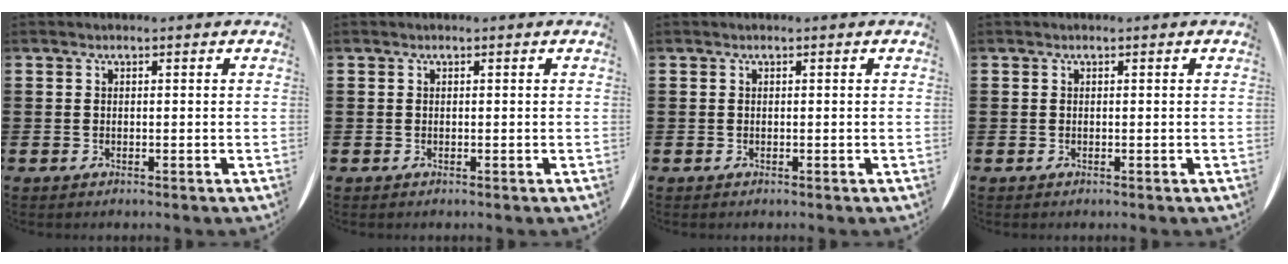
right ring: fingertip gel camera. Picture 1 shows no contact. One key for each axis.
{"total": 0.0}
{"total": 0.0}
{"total": 0.0}